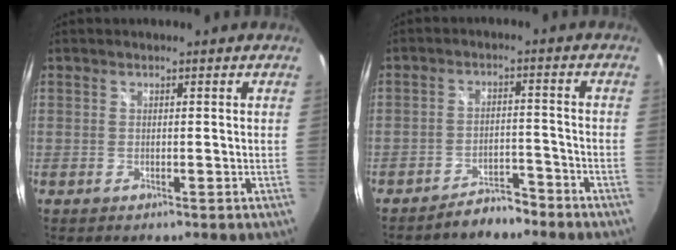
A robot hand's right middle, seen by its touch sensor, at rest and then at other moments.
{"total": 5.2, "force": [-4.8, 1.5, 1.2], "torque": [-0.033, 0.011, -0.071]}